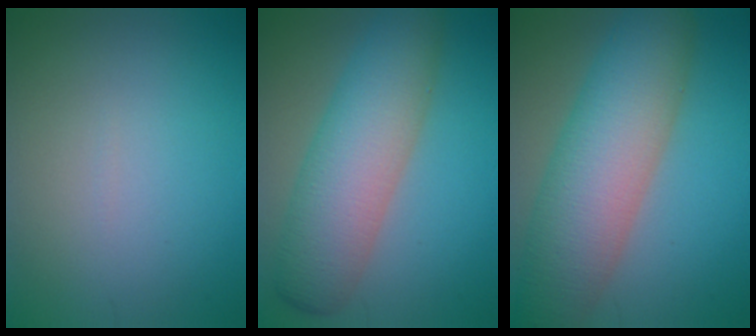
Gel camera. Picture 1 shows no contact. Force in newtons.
{"total": 8.3, "press": 8.3, "slide": 0.2}
{"total": 10.2, "press": 10.2, "slide": 0.5}